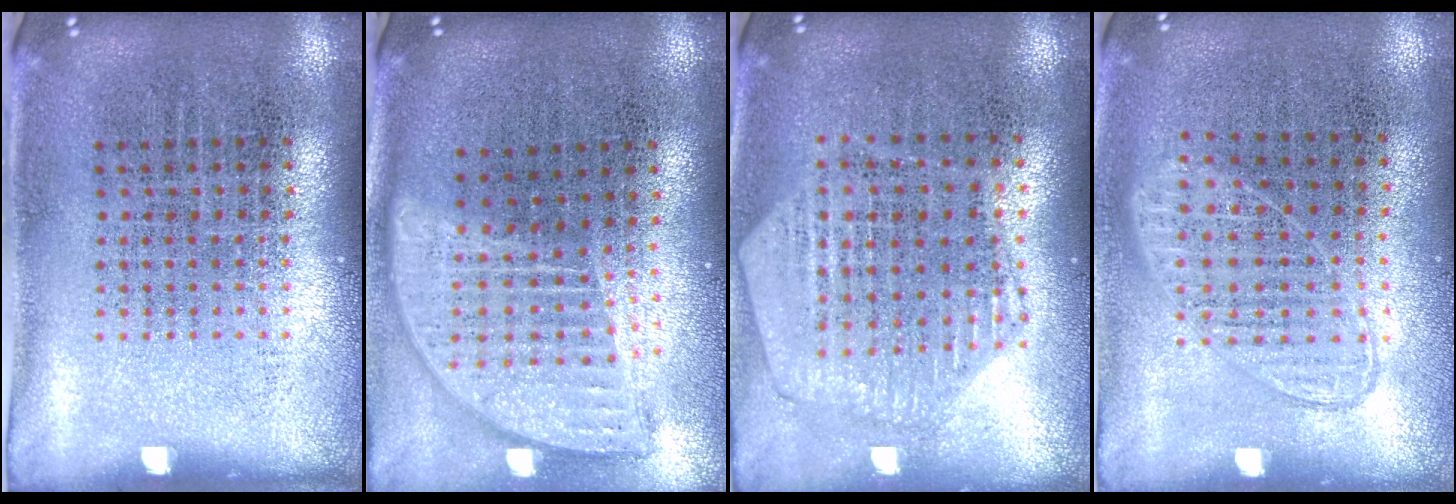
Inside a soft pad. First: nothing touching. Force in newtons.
{"total": 1.8, "press": 1.5, "slide": 1.1}
{"total": 1.1, "press": 1.1, "slide": 0.1}
{"total": 0.9, "press": 0.9, "slide": 0.3}